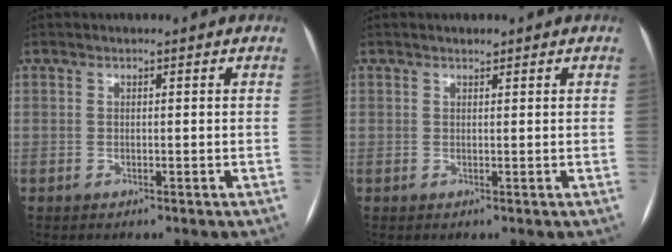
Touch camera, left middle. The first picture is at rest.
{"total": 0.7, "force": [0.6, 0.2, 0.3], "torque": [-0.011, 0.001, 0.010]}